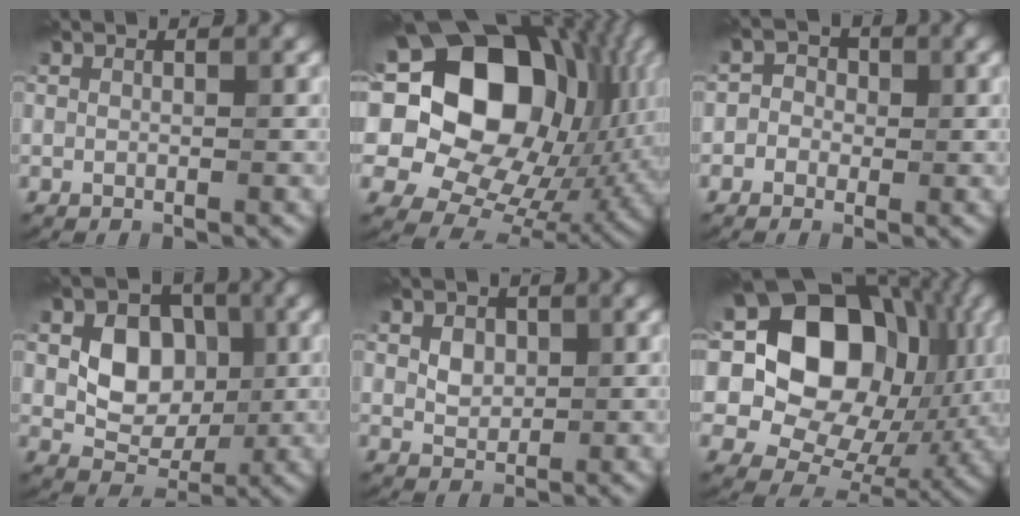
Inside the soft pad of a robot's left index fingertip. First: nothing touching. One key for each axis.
{"total": 21.6, "fx": 5.1, "fy": 16.2, "fz": 13.2, "tx": -0.255, "ty": 0.028, "tz": 0.100}
{"total": 2.1, "fx": -0.7, "fy": 2.0, "fz": 0.2, "tx": 0.022, "ty": -0.001, "tz": -0.027}
{"total": 6.1, "fx": 0.3, "fy": 4.6, "fz": 3.9, "tx": -0.062, "ty": -0.005, "tz": 0.001}
{"total": 2.0, "fx": 0.2, "fy": 1.6, "fz": 1.3, "tx": -0.024, "ty": -0.002, "tz": 0.002}
{"total": 17.0, "fx": 3.7, "fy": 12.8, "fz": 10.7, "tx": -0.180, "ty": 0.009, "tz": 0.074}